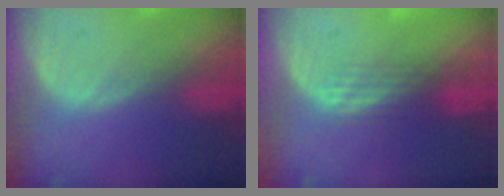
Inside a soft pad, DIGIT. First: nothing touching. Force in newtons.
{"total": 3.0, "press": 2.5, "slide": 1.6}